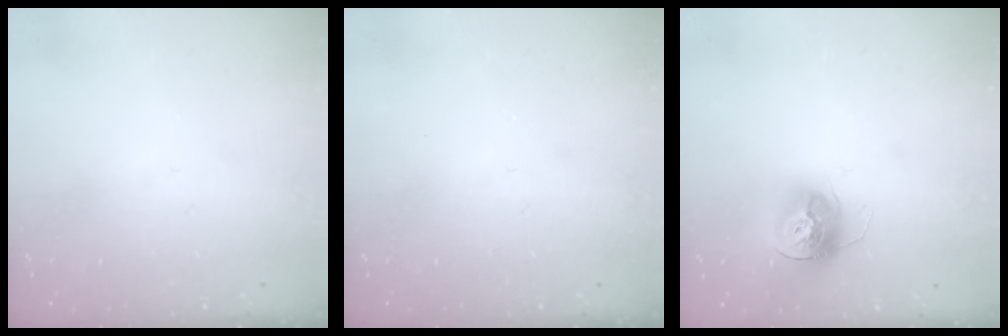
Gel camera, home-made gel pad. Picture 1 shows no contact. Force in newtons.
{"total": 0.0}
{"total": 13.4, "press": 13.4, "slide": 1.2}